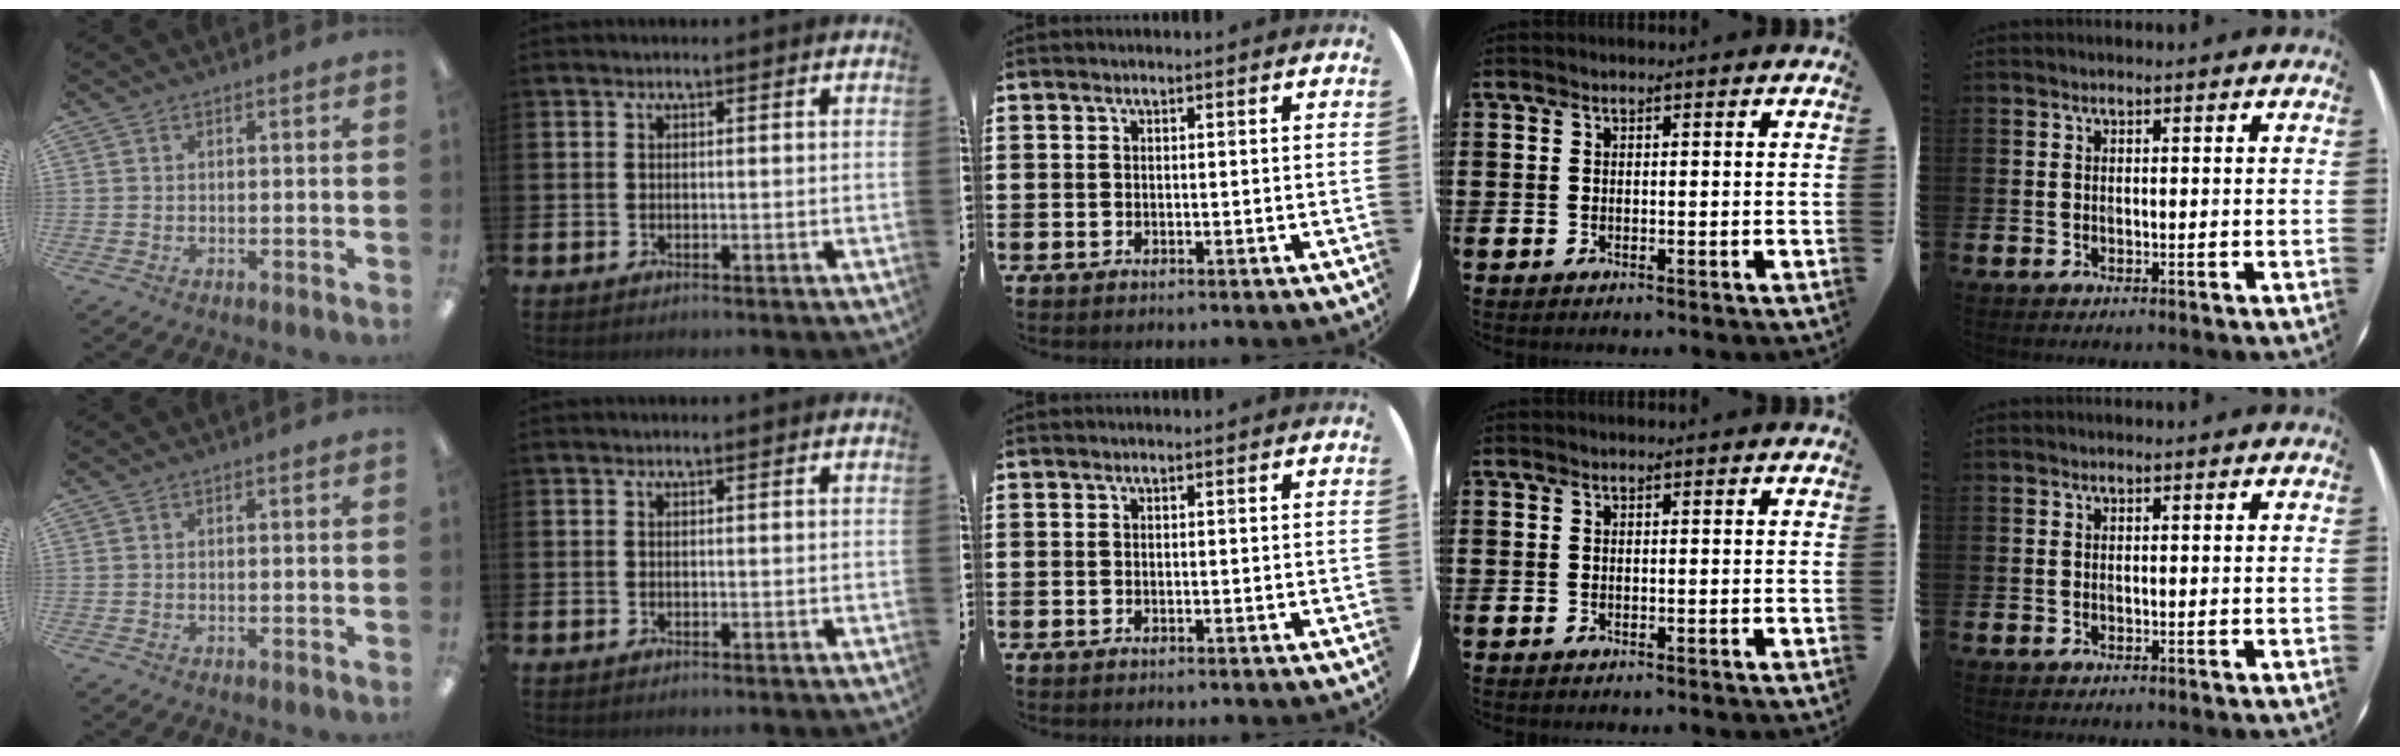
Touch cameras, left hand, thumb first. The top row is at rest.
{}